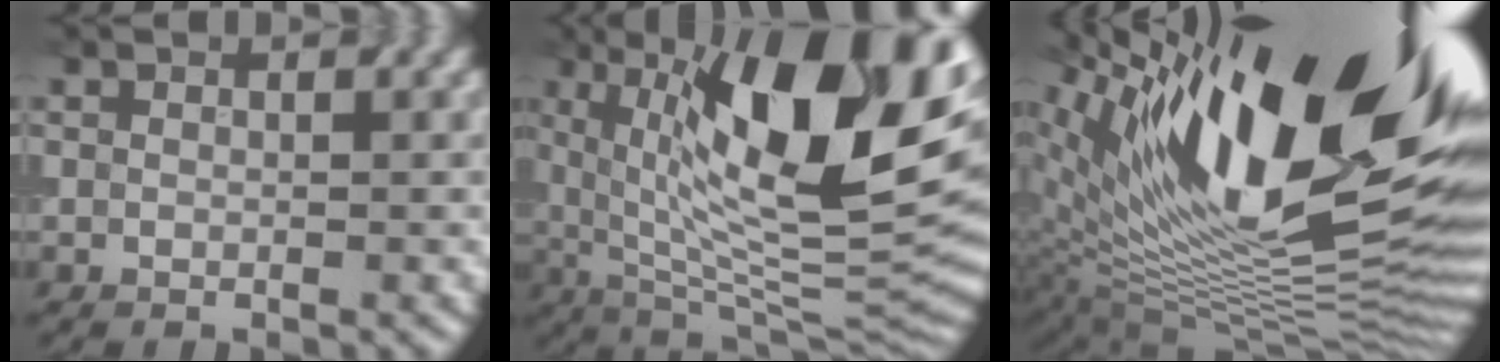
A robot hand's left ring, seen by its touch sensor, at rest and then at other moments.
{"total": 15.2, "force": [4.2, 4.6, 13.8], "torque": [-0.216, 0.004, 0.074]}
{"total": 19.2, "force": [7.5, 6.8, 16.3], "torque": [-0.235, 0.033, 0.137]}